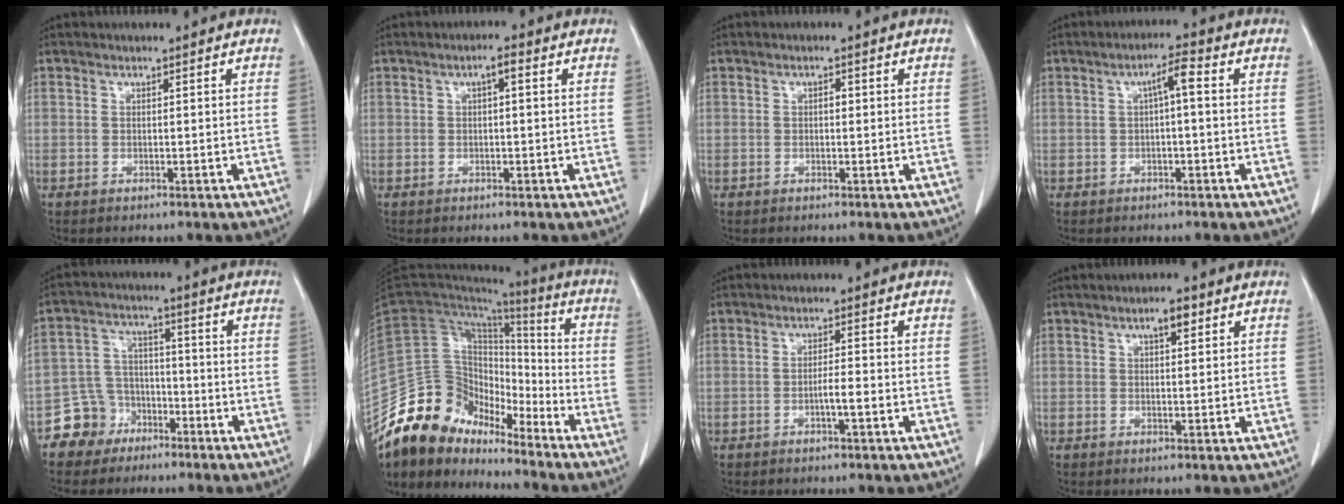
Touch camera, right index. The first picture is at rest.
{"total": 2.4, "force": [0.8, 0.8, 2.2], "torque": [-0.039, 0.010, 0.013]}
{"total": 1.3, "force": [0.1, 0.7, 1.1], "torque": [-0.021, 0.002, 0.001]}
{"total": 3.9, "force": [0.6, 0.8, 3.7], "torque": [-0.066, 0.014, 0.008]}
{"total": 7.8, "force": [-4.7, 6.2, 0.6], "torque": [-0.006, 0.018, -0.080]}
{"total": 18.1, "force": [-15.1, 8.2, 5.7], "torque": [-0.098, 0.058, -0.269]}
{"total": 2.8, "force": [-0.9, 0.4, 2.6], "torque": [-0.046, 0.002, -0.014]}
{"total": 3.4, "force": [1.8, 1.2, 2.6], "torque": [-0.046, 0.004, 0.030]}